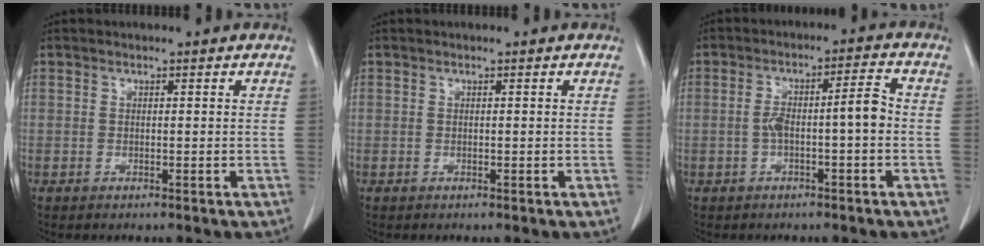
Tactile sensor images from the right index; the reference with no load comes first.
{"total": 0.0}
{"total": 6.0, "force": [-1.0, 0.9, 5.8], "torque": [-0.104, 0.026, -0.013]}